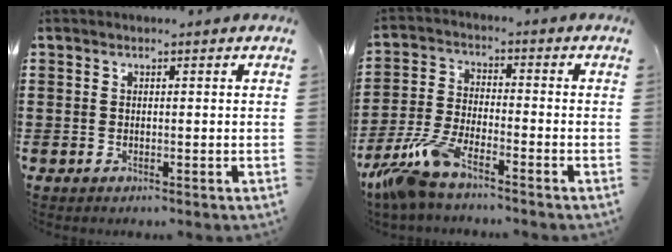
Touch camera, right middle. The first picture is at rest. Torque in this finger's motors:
{"motor_torque": [2.14, 0.00, 0.22, 0.21]}